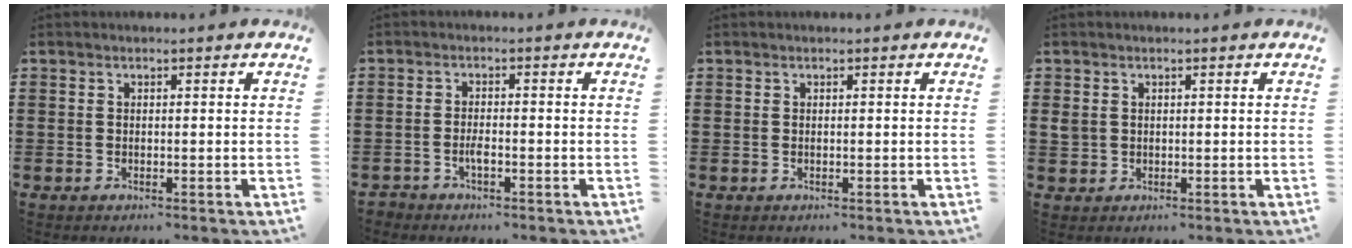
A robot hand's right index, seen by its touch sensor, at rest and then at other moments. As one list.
[{"total": 1.7, "force": [-1.1, 0.7, 1.1], "torque": [-0.021, 0.000, -0.021]}, {"total": 0.0}, {"total": 1.4, "force": [0.3, 1.3, 0.4], "torque": [-0.012, 0.007, 0.004]}]